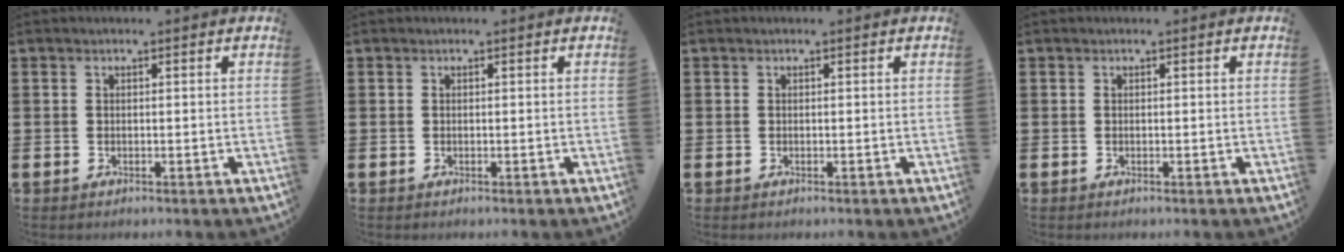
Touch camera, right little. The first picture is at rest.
{"total": 0.0}
{"total": 0.0}
{"total": 0.0}